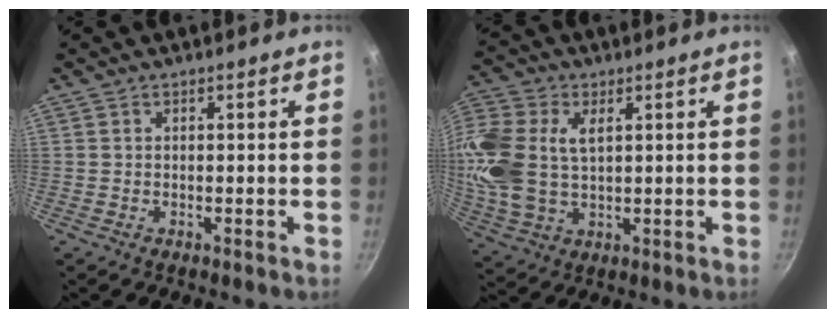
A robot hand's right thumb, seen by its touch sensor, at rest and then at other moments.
{"total": 17.0, "force": [3.5, 11.2, 12.4], "torque": [-0.278, 0.001, 0.067]}